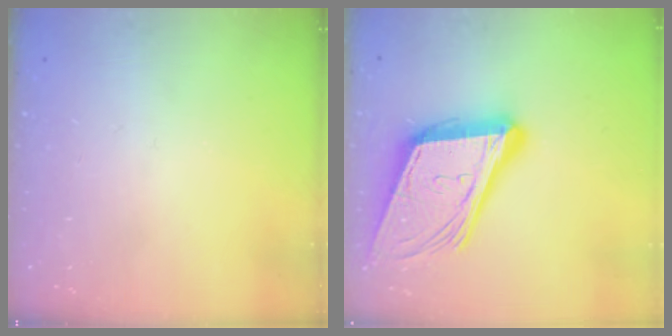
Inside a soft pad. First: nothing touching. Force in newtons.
{"total": 22.1, "press": 21.7, "slide": 4.6}